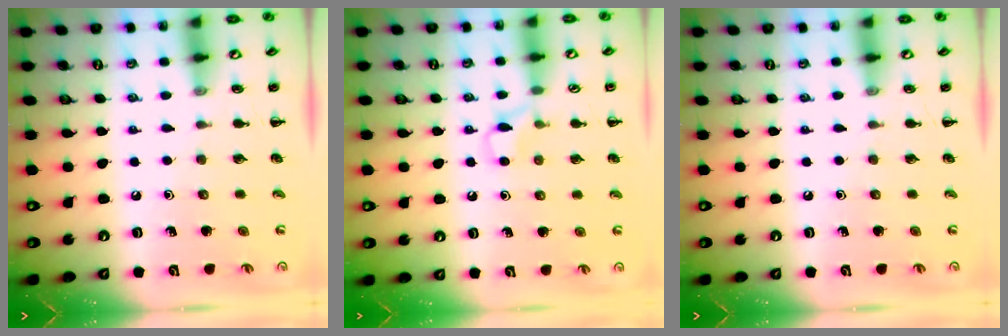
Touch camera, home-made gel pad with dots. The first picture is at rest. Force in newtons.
{"total": 3.7, "press": 3.5, "slide": 1.3}
{"total": 0.0}